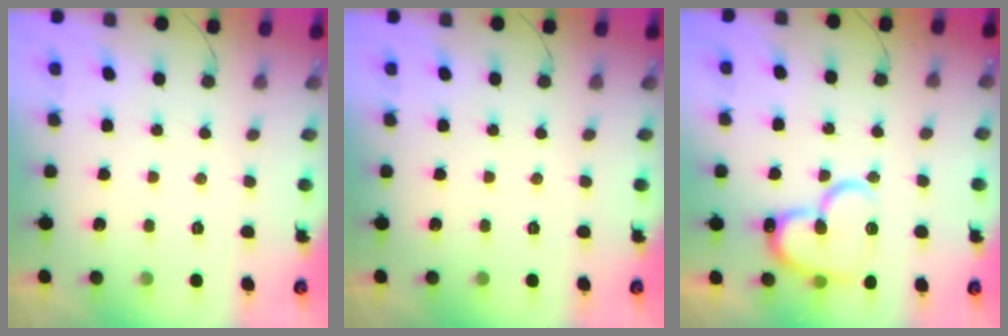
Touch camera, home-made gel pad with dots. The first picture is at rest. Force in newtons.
{"total": 0.0}
{"total": 17.9, "press": 17.7, "slide": 2.4}